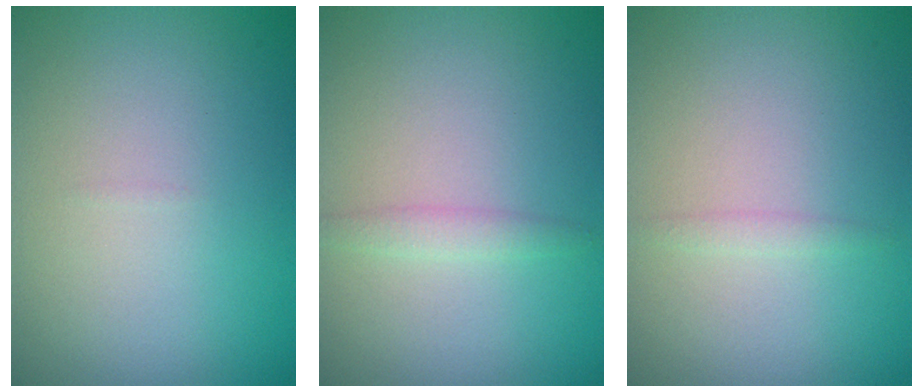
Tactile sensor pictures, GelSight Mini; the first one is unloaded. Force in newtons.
{"total": 1.3, "press": 1.3, "slide": 0.0}
{"total": 0.7, "press": 0.7, "slide": 0.1}